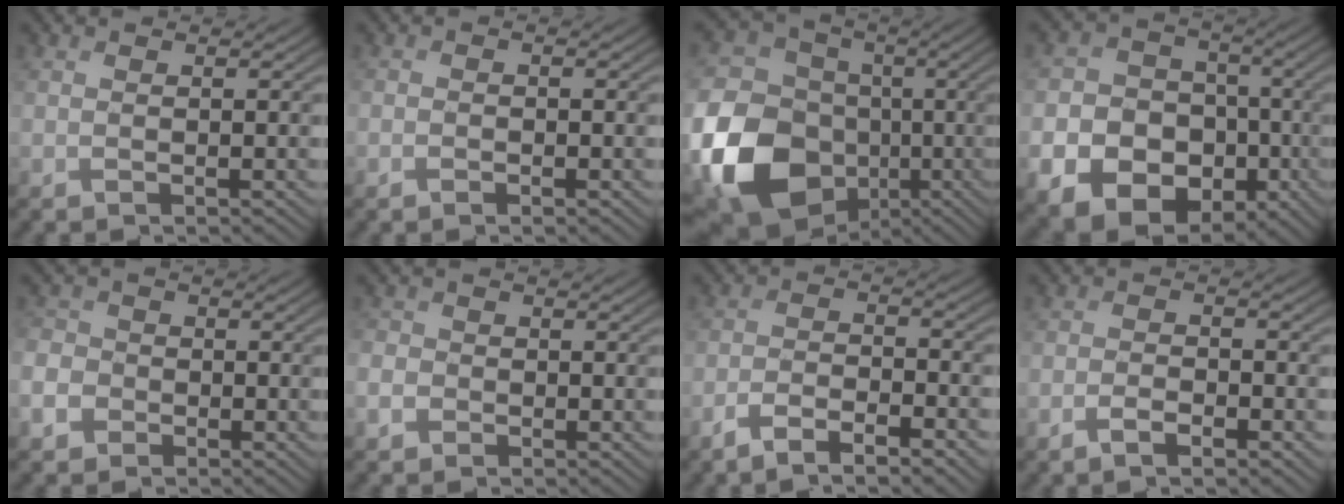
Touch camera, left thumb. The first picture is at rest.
{"total": 1.0, "force": [-0.6, 0.6, 0.5], "torque": [-0.007, -0.002, -0.011]}
{"total": 19.5, "force": [-6.1, 15.7, 9.8], "torque": [-0.265, -0.039, -0.107]}
{"total": 14.0, "force": [-5.7, 11.4, 5.8], "torque": [-0.127, -0.053, -0.120]}
{"total": 4.1, "force": [-2.2, 3.3, 1.2], "torque": [-0.043, -0.005, -0.055]}
{"total": 2.7, "force": [-1.4, 2.2, 0.7], "torque": [-0.025, -0.004, -0.039]}
{"total": 5.8, "force": [-4.1, 1.5, 3.8], "torque": [-0.076, 0.002, -0.076]}
{"total": 2.9, "force": [-1.8, 1.0, 1.9], "torque": [-0.037, 0.002, -0.038]}